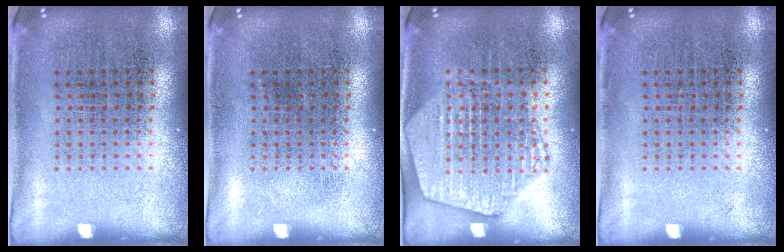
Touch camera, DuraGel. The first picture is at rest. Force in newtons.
{"total": 0.0}
{"total": 1.9, "press": 1.8, "slide": 0.5}
{"total": 0.0}